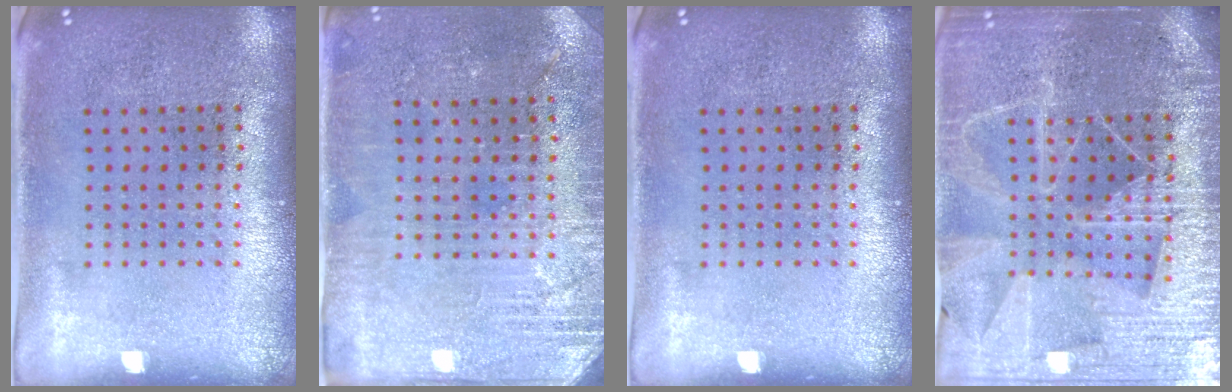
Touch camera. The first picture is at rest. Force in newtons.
{"total": 2.9, "press": 2.8, "slide": 0.4}
{"total": 0.0}
{"total": 5.0, "press": 4.6, "slide": 2.1}